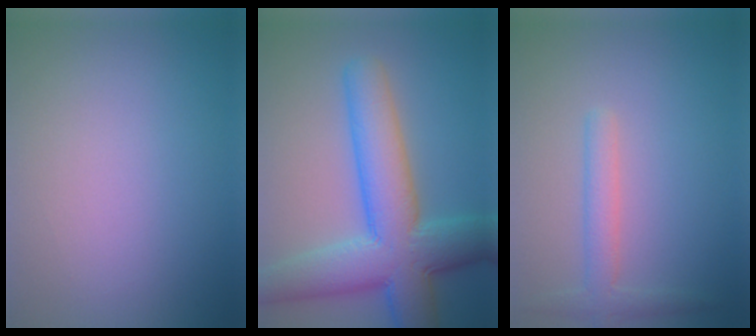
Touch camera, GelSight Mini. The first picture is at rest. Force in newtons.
{"total": 10.3, "press": 10.3, "slide": 0.2}
{"total": 2.4, "press": 2.4, "slide": 0.1}